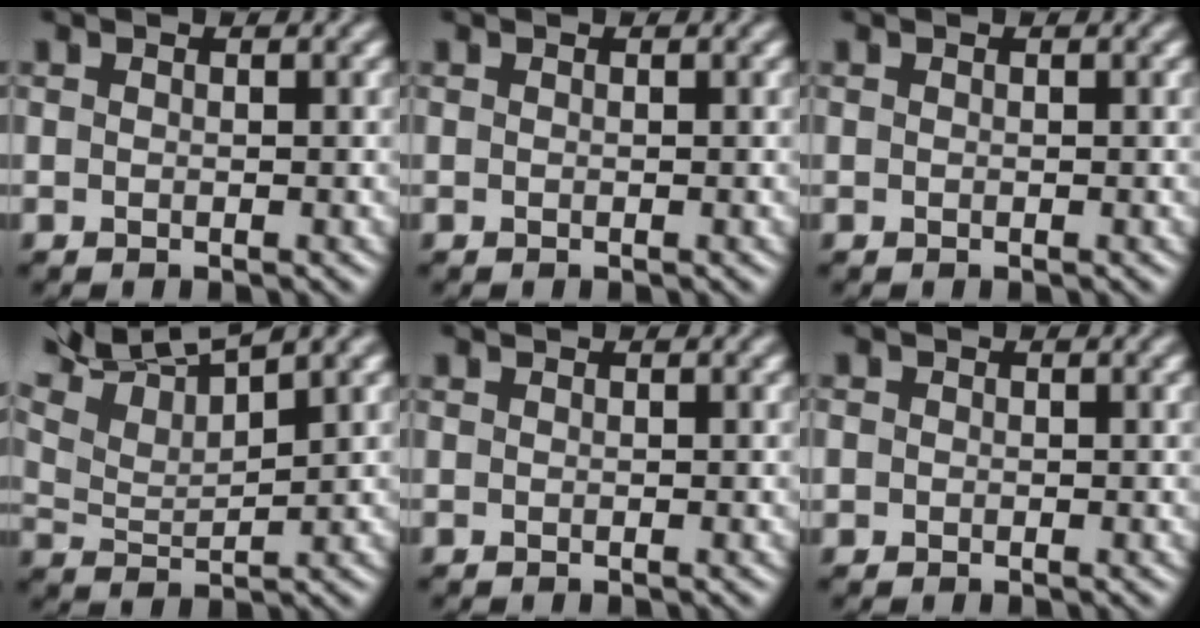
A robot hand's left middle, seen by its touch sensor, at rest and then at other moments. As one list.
[{"total": 0.0}, {"total": 0.0}, {"total": 8.8, "force": [7.4, 1.5, 4.6], "torque": [-0.099, 0.024, 0.114]}, {"total": 0.0}, {"total": 0.7, "force": [-0.1, 0.7, 0.0], "torque": [0.010, -0.002, 0.000]}]